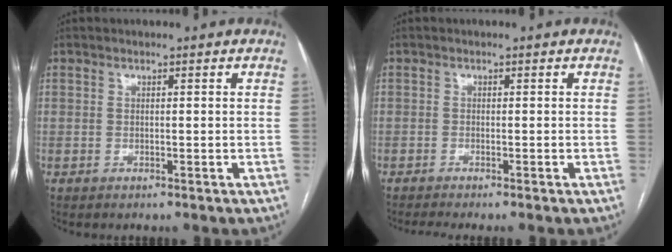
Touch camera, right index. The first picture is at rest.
{"total": 2.9, "force": [-2.6, -0.4, 1.3], "torque": [-0.014, -0.003, -0.042]}